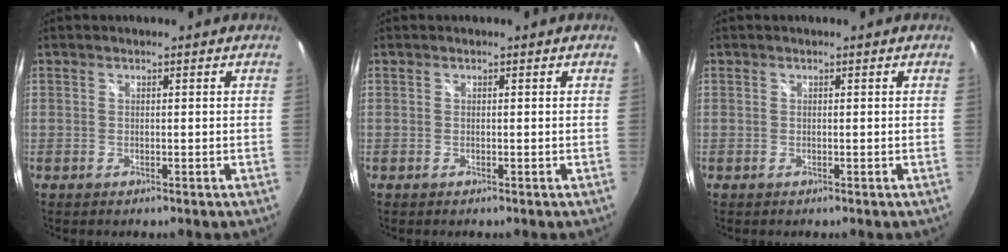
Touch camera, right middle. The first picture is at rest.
{"total": 0.0}
{"total": 0.0}